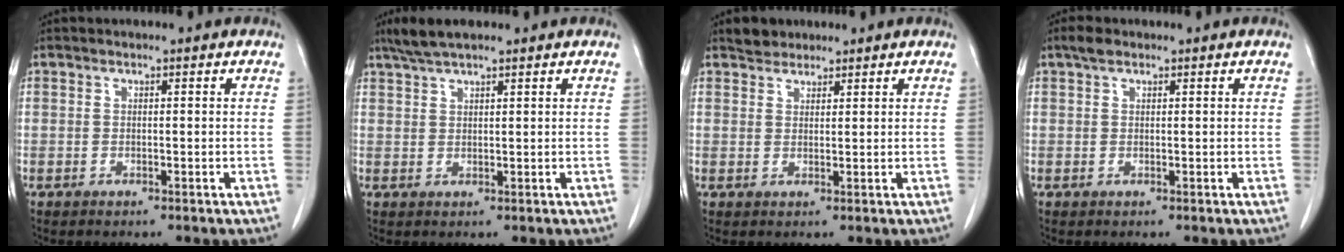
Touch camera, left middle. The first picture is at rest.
{"total": 4.6, "force": [3.7, 0.7, 2.6], "torque": [-0.057, 0.017, 0.071]}
{"total": 2.4, "force": [2.0, 1.2, 0.2], "torque": [-0.006, 0.008, 0.033]}
{"total": 1.6, "force": [1.1, 0.7, 0.8], "torque": [-0.020, 0.011, 0.020]}